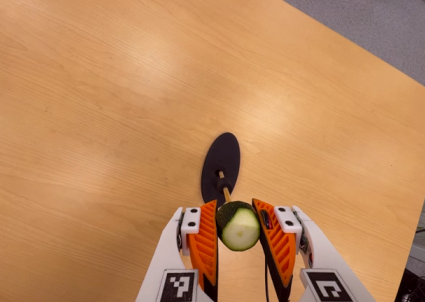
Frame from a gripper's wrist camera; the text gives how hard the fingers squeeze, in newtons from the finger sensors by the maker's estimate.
{"total": 9.5, "left": 9.1, "right": 10.0}